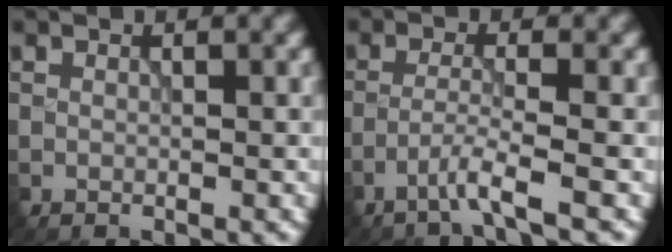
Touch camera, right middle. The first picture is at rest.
{"total": 2.6, "force": [-1.6, -0.1, 2.0], "torque": [-0.033, 0.005, -0.045]}